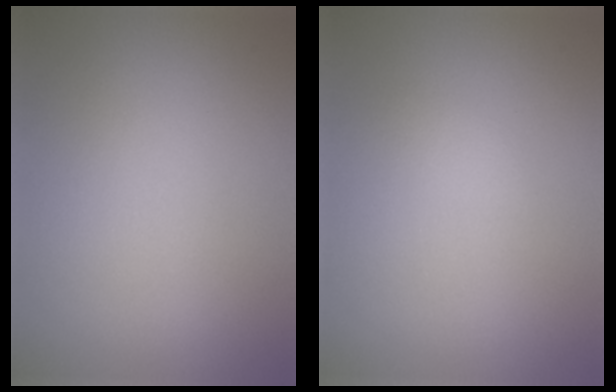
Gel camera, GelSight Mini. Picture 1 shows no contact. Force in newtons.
{"total": 0.7, "press": 0.7, "slide": 0.1}